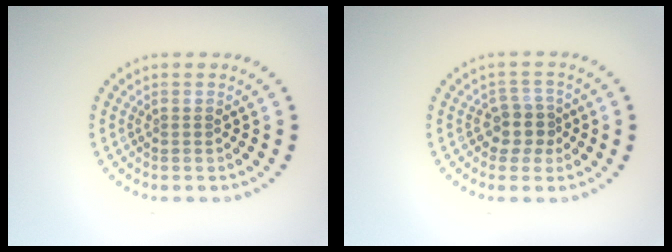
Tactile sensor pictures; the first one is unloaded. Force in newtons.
{"total": 2.5, "press": 2.1, "slide": 1.3}